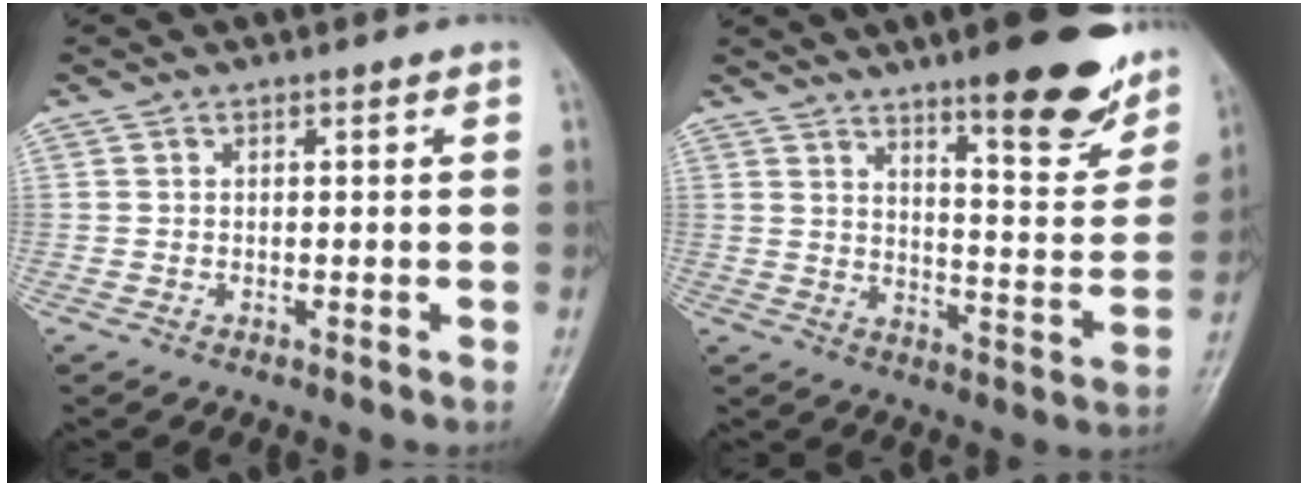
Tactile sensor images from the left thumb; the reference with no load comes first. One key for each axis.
{"total": 16.5, "fx": 11.2, "fy": 4.0, "fz": 11.4, "tx": -0.115, "ty": -0.068, "tz": 0.163}